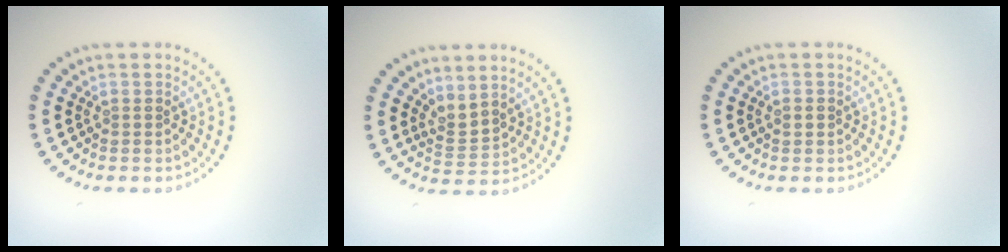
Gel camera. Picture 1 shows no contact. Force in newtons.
{"total": 2.1, "press": 1.4, "slide": 1.6}
{"total": 0.9, "press": 0.9, "slide": 0.1}